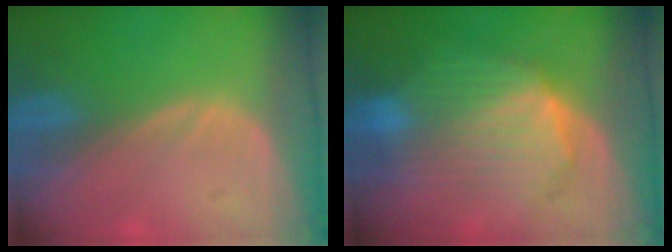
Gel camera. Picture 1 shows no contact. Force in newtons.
{"total": 8.9, "press": 8.9, "slide": 0.4}